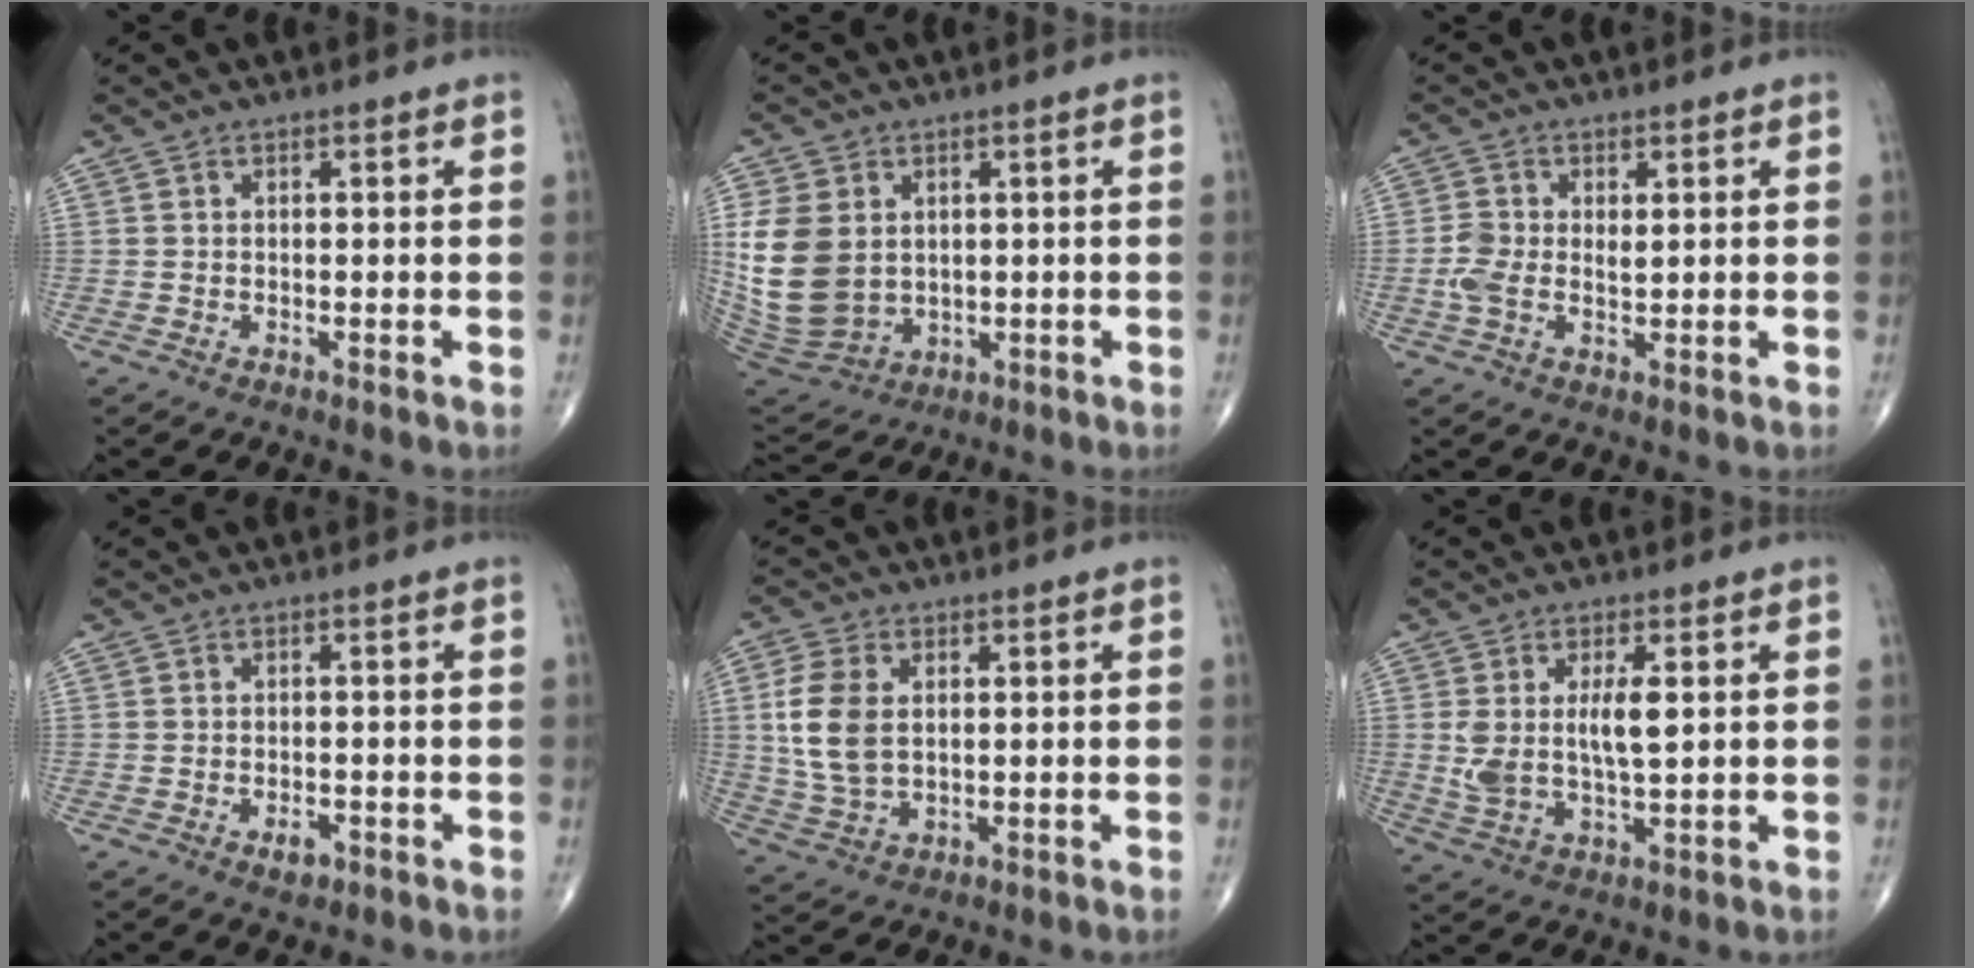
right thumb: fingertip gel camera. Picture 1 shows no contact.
{"total": 14.3, "force": [1.8, 10.9, 9.1], "torque": [-0.181, -0.014, 0.056]}
{"total": 4.6, "force": [0.2, 2.8, 3.6], "torque": [-0.081, 0.006, 0.003]}
{"total": 2.3, "force": [-1.2, 1.3, 1.4], "torque": [-0.016, 0.002, -0.015]}
{"total": 9.8, "force": [1.5, 6.2, 7.5], "torque": [-0.159, -0.005, 0.034]}
{"total": 8.2, "force": [1.5, 3.0, 7.5], "torque": [-0.150, -0.010, 0.035]}